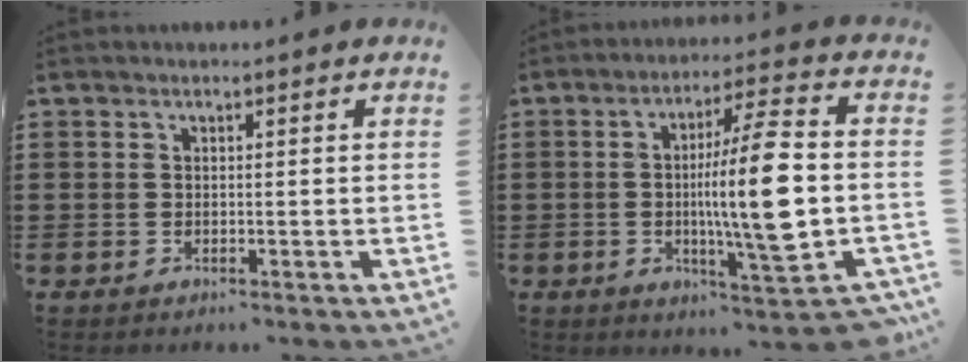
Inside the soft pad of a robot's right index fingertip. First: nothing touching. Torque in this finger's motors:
{"motor_torque": [2.14, 0.00, 0.74, 0.17]}